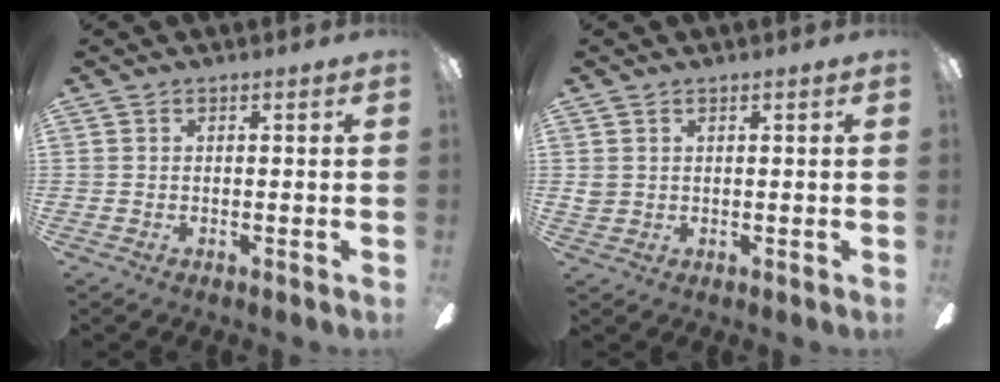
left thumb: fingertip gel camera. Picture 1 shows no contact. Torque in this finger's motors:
{"motor_torque": [0.11, 0.10, 0.53, -0.35, -0.02]}